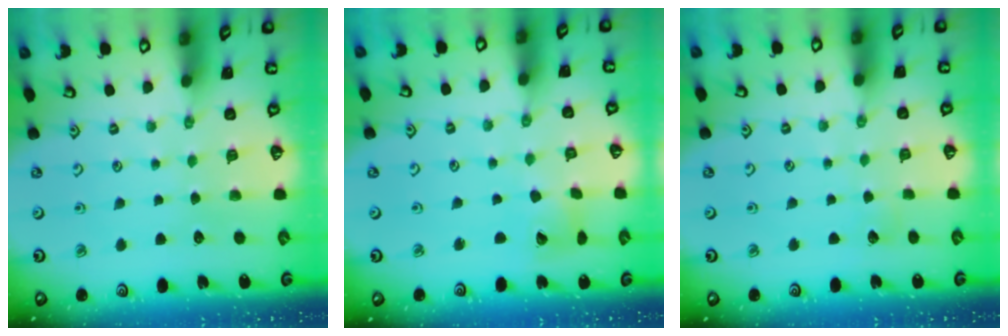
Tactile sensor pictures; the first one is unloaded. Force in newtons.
{"total": 6.4, "press": 6.3, "slide": 0.9}
{"total": 1.8, "press": 1.8, "slide": 0.2}